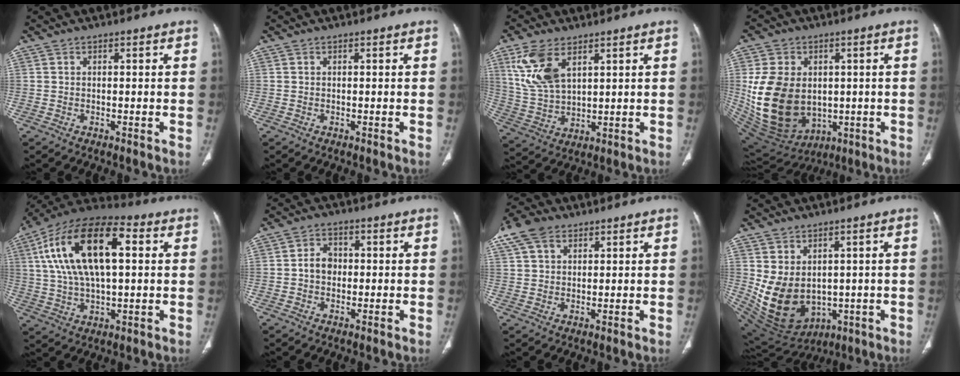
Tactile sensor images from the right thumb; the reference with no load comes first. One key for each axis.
{"total": 0.0}
{"total": 11.1, "fx": 5.3, "fy": 5.8, "fz": 7.8, "tx": -0.162, "ty": -0.015, "tz": 0.117}
{"total": 19.9, "fx": 0.2, "fy": 14.8, "fz": 13.3, "tx": -0.230, "ty": -0.015, "tz": 0.040}
{"total": 21.8, "fx": 5.0, "fy": 10.2, "fz": 18.6, "tx": -0.337, "ty": 0.020, "tz": 0.080}
{"total": 3.9, "fx": -0.1, "fy": 3.2, "fz": 2.3, "tx": -0.026, "ty": 0.010, "tz": -0.007}
{"total": 8.7, "fx": 5.0, "fy": 5.5, "fz": 4.6, "tx": -0.090, "ty": 0.013, "tz": 0.101}
{"total": 13.2, "fx": 0.1, "fy": 9.9, "fz": 8.7, "tx": -0.141, "ty": -0.013, "tz": 0.047}